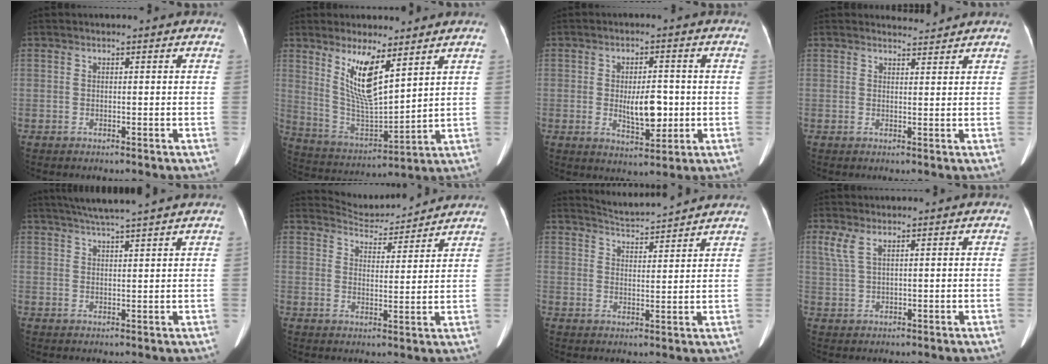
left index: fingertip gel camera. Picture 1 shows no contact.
{"total": 10.2, "force": [5.6, 2.2, 8.2], "torque": [-0.165, -0.015, 0.116]}
{"total": 6.2, "force": [-0.6, 2.4, 5.7], "torque": [-0.094, -0.006, -0.006]}
{"total": 2.3, "force": [2.2, -0.2, -0.5], "torque": [-0.002, -0.003, 0.035]}
{"total": 7.9, "force": [6.8, -1.2, 3.9], "torque": [-0.064, 0.019, 0.100]}
{"total": 7.7, "force": [7.6, 0.6, -0.1], "torque": [-0.007, 0.011, 0.116]}
{"total": 7.3, "force": [7.2, -0.8, 1.0], "torque": [-0.032, 0.009, 0.114]}
{"total": 3.1, "force": [1.8, 0.8, 2.5], "torque": [-0.068, 0.012, 0.045]}